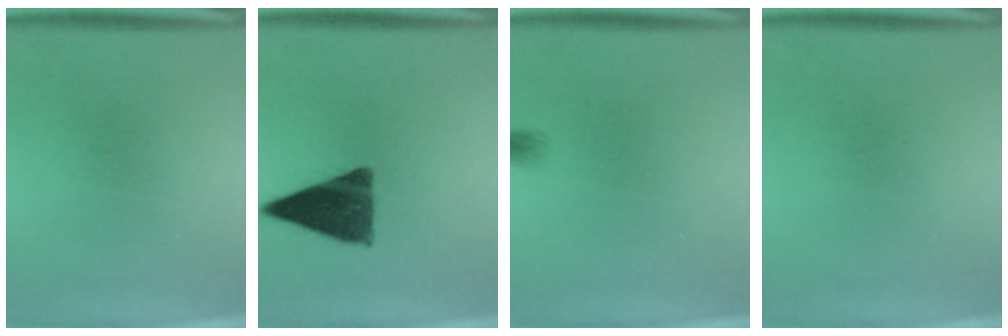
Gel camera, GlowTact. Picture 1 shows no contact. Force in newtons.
{"total": 12.6}
{"total": 1.4}
{"total": 0.0}